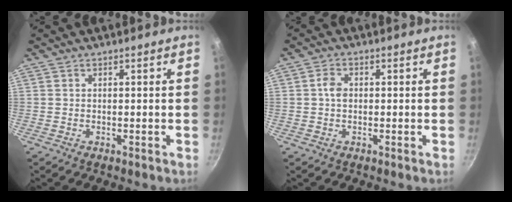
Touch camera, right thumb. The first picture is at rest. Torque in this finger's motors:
{"motor_torque": [0.52, 0.60, 0.77, 0.11, 0.03]}